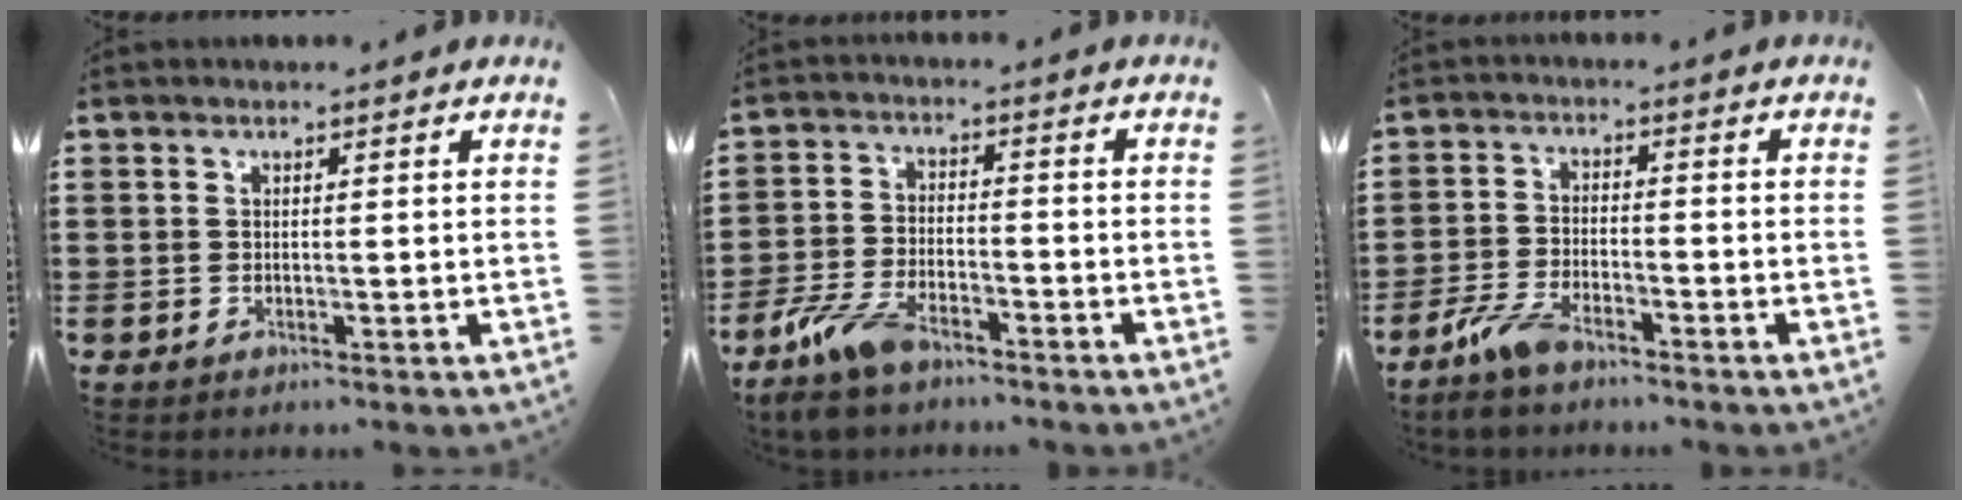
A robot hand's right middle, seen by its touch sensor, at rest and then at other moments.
{"total": 7.2, "force": [-5.3, 2.6, 4.0], "torque": [-0.097, 0.000, -0.105]}
{"total": 5.4, "force": [-4.1, 1.8, 3.1], "torque": [-0.077, 0.000, -0.084]}